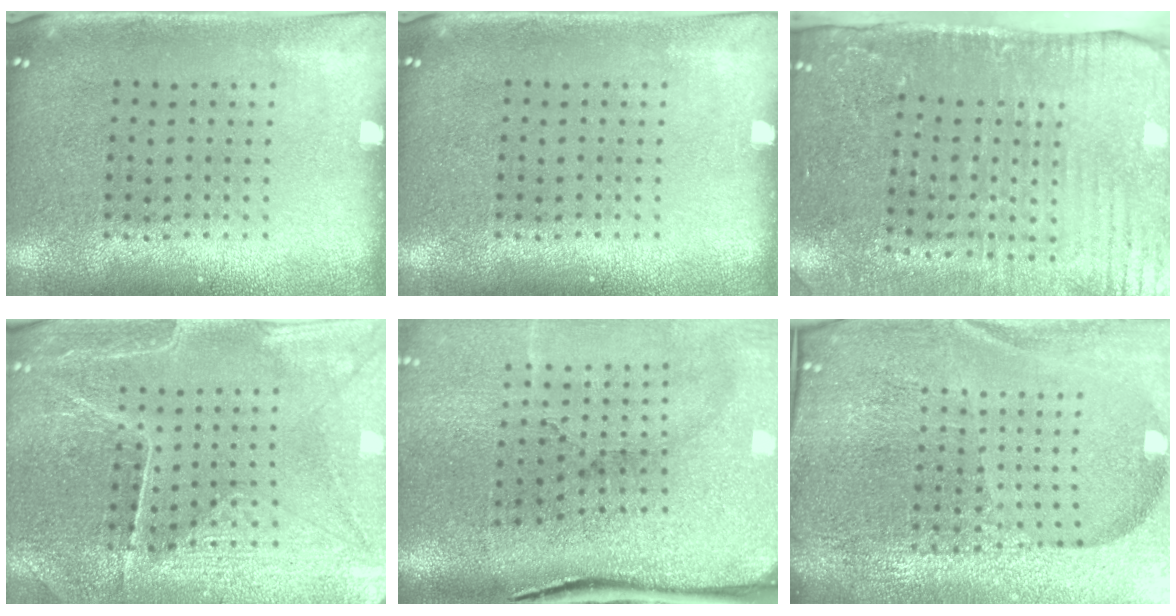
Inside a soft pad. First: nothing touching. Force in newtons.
{"total": 0.0}
{"total": 4.5, "press": 3.7, "slide": 2.4}
{"total": 2.9, "press": 2.9, "slide": 0.2}
{"total": 4.8, "press": 3.9, "slide": 2.9}
{"total": 6.7, "press": 5.8, "slide": 3.3}